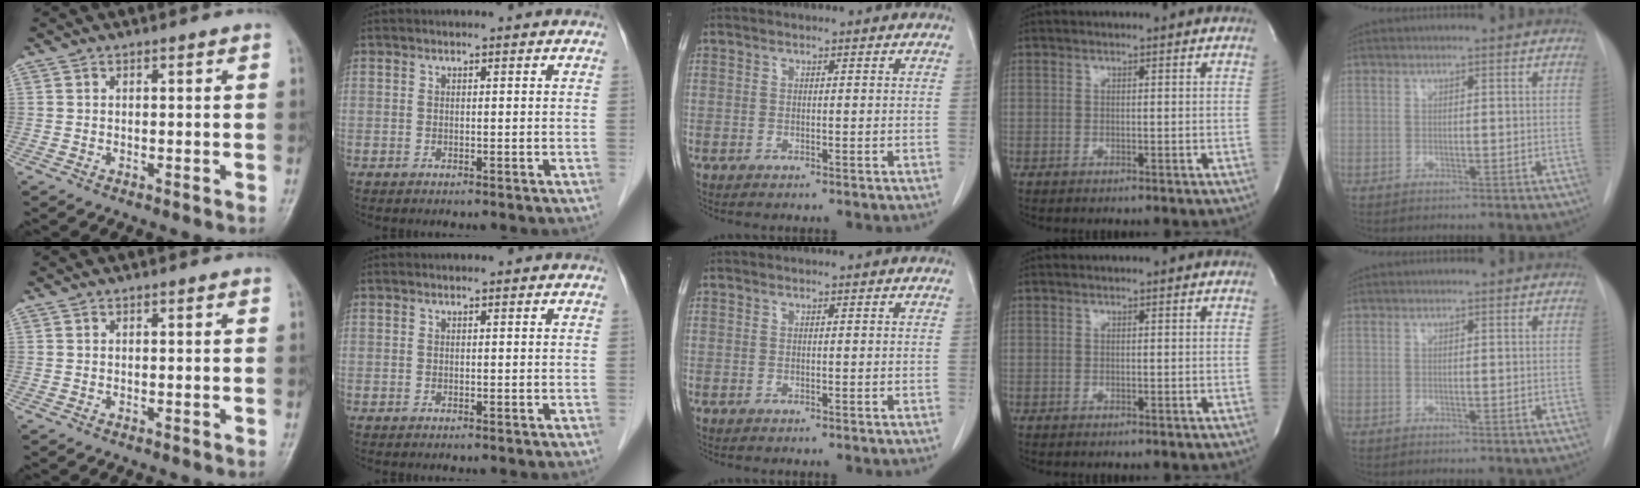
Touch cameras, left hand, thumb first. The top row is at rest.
{}